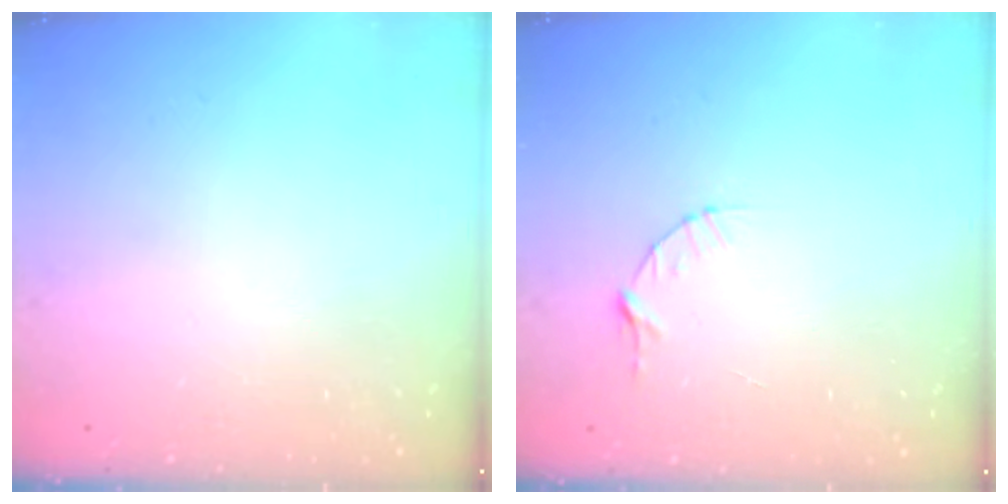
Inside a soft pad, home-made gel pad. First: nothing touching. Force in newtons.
{"total": 4.1, "press": 4.1, "slide": 0.4}